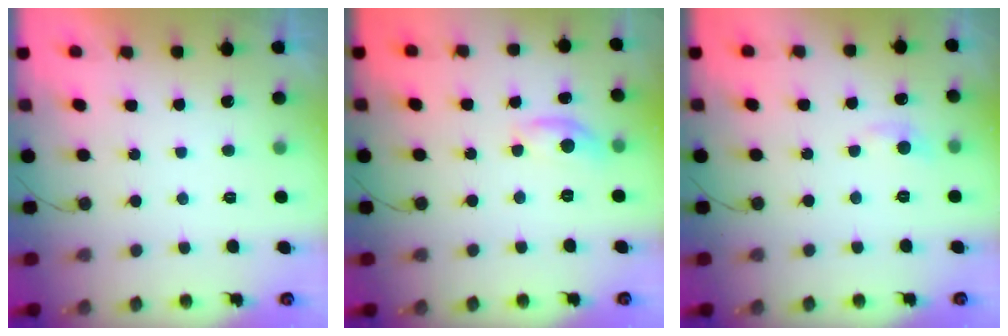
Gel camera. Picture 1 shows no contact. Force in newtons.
{"total": 7.8, "press": 7.8, "slide": 0.5}
{"total": 5.9, "press": 5.9, "slide": 0.9}